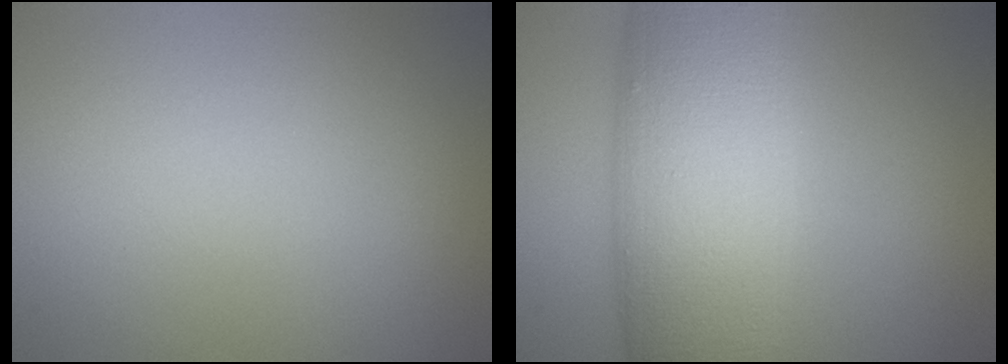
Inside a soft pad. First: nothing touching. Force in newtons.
{"total": 12.4, "press": 12.4, "slide": 0.4}